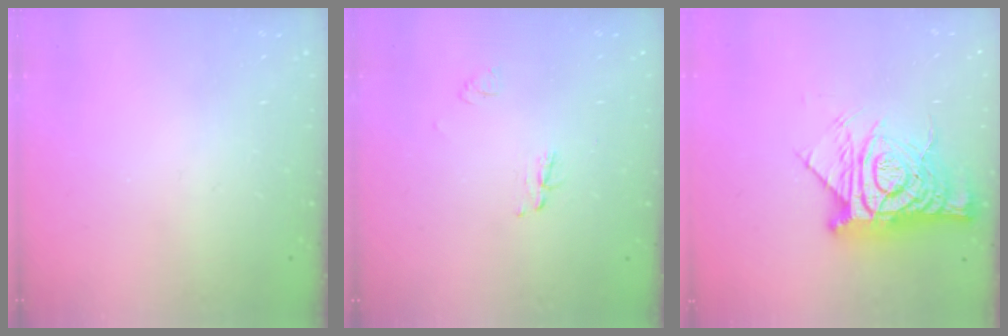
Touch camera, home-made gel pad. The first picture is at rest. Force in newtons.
{"total": 4.3, "press": 4.3, "slide": 0.4}
{"total": 16.6, "press": 16.6, "slide": 1.8}